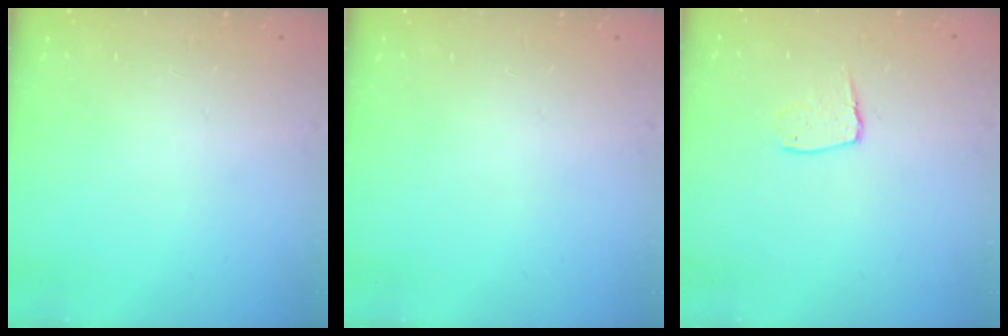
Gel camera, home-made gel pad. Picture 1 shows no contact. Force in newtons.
{"total": 0.0}
{"total": 7.0, "press": 7.0, "slide": 0.5}